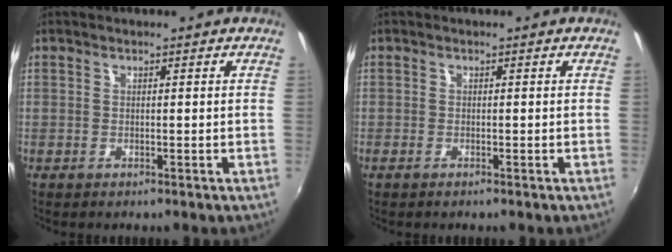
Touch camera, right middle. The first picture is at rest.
{"total": 0.9, "force": [-0.8, 0.1, 0.5], "torque": [-0.011, -0.004, -0.016]}